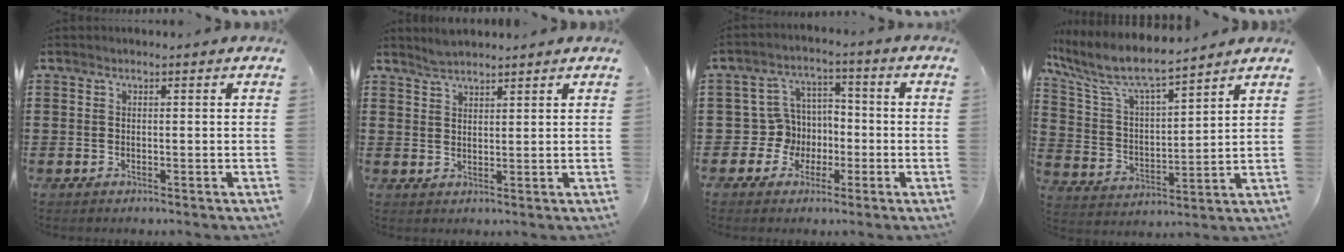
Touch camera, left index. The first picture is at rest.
{"total": 2.3, "force": [2.3, 0.4, 0.2], "torque": [-0.011, 0.003, 0.045]}
{"total": 6.3, "force": [-1.2, 6.1, 1.1], "torque": [-0.060, 0.003, -0.026]}
{"total": 8.0, "force": [6.9, 1.2, 3.8], "torque": [-0.105, -0.037, 0.115]}